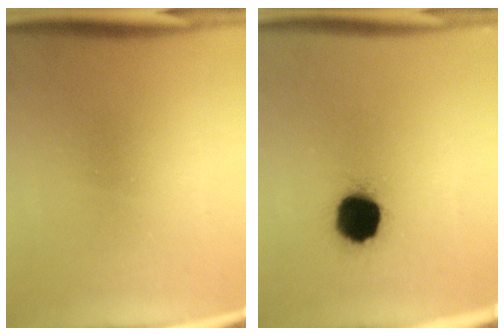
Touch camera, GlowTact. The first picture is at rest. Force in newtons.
{"total": 12.8}